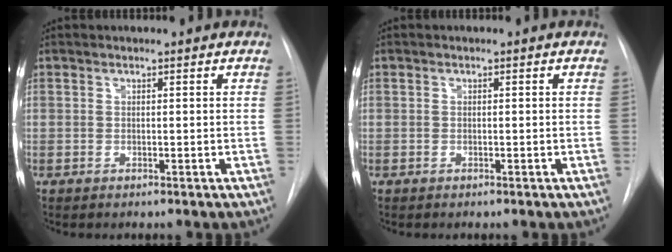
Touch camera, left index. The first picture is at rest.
{"total": 0.0}